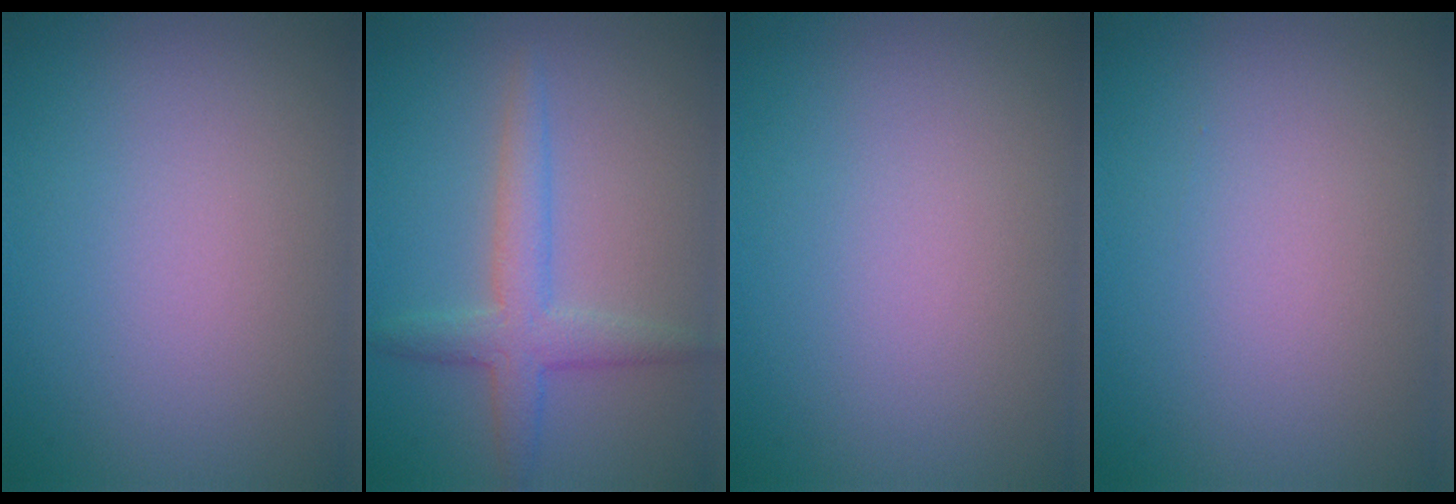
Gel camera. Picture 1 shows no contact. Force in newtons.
{"total": 3.2, "press": 3.2, "slide": 0.1}
{"total": 0.0}
{"total": 0.0}